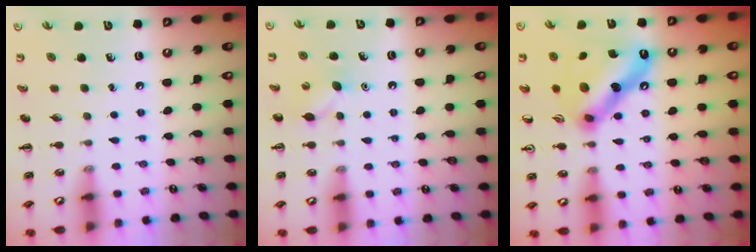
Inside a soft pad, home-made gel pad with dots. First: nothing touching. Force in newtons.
{"total": 6.0, "press": 5.7, "slide": 1.7}
{"total": 17.0, "press": 17.0, "slide": 1.2}